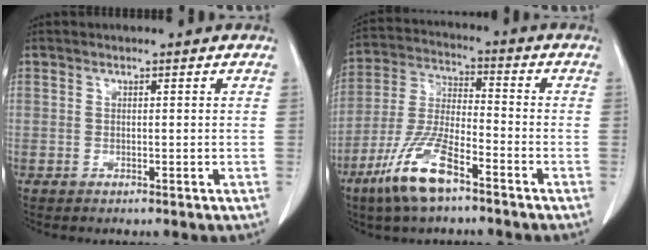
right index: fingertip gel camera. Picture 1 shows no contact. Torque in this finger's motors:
{"motor_torque": [0.09, -0.17, 0.23, 0.12]}